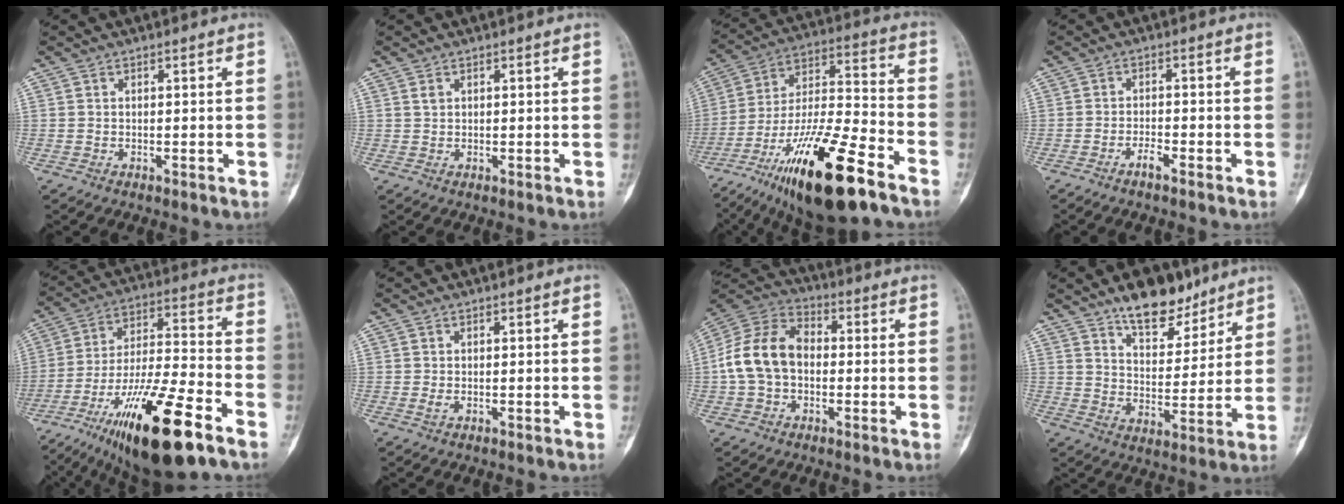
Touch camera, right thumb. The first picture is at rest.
{"total": 1.1, "force": [0.5, 0.9, 0.6], "torque": [-0.006, 0.000, 0.008]}
{"total": 24.5, "force": [-14.6, 6.1, 18.7], "torque": [-0.343, 0.060, -0.252]}
{"total": 2.4, "force": [-1.8, 0.4, 1.5], "torque": [-0.031, 0.009, -0.038]}
{"total": 23.2, "force": [-13.2, 5.4, 18.3], "torque": [-0.333, 0.050, -0.227]}
{"total": 0.8, "force": [-0.1, 0.5, 0.7], "torque": [-0.013, -0.001, -0.001]}
{"total": 13.3, "force": [-0.7, 9.6, 9.2], "torque": [-0.165, 0.040, -0.023]}
{"total": 12.2, "force": [9.1, 5.5, 6.1], "torque": [-0.056, -0.063, 0.149]}